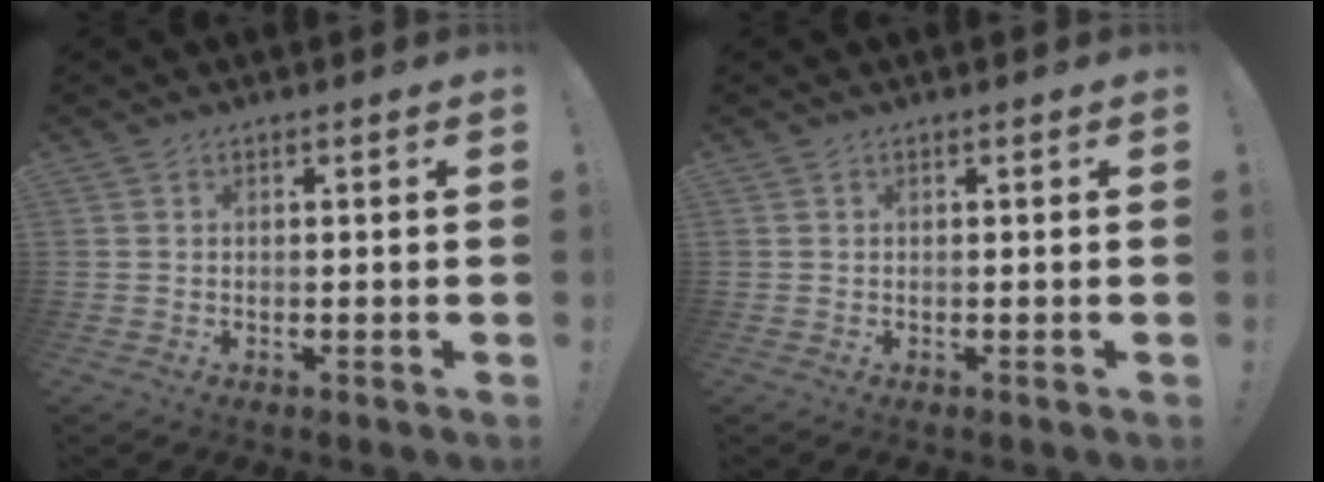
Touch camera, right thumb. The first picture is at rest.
{"total": 0.0}